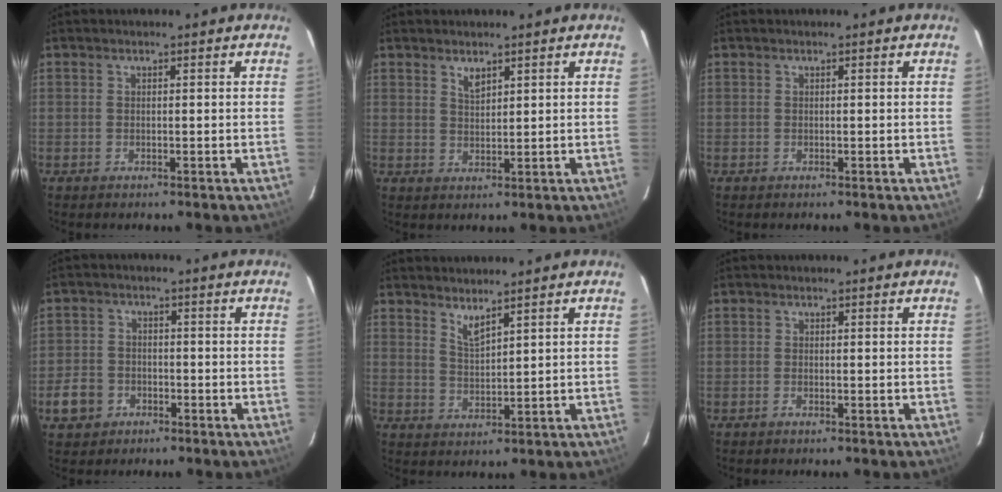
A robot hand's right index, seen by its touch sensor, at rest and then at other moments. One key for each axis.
{"total": 1.9, "fx": 1.6, "fy": 0.4, "fz": 0.8, "tx": -0.014, "ty": -0.002, "tz": 0.029}
{"total": 0.0}
{"total": 6.3, "fx": -3.1, "fy": 5.2, "fz": 1.9, "tx": -0.055, "ty": 0.016, "tz": -0.050}
{"total": 3.0, "fx": 2.7, "fy": -0.3, "fz": 1.3, "tx": -0.025, "ty": -0.006, "tz": 0.047}
{"total": 0.5, "fx": -0.4, "fy": 0.2, "fz": 0.3, "tx": -0.006, "ty": 0.000, "tz": -0.009}